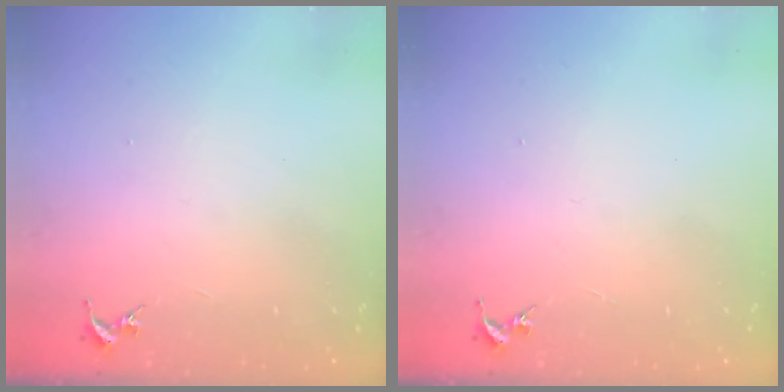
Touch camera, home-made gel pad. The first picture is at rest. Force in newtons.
{"total": 0.0}